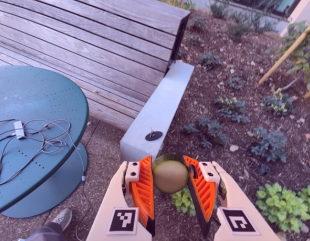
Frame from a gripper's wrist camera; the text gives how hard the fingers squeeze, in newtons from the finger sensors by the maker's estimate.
{"total": 11.1, "left": 10.9, "right": 11.3}